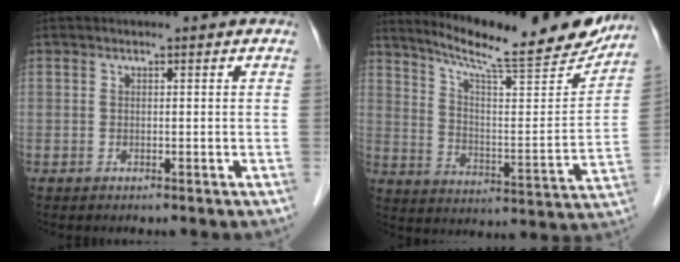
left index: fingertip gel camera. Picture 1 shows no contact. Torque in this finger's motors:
{"motor_torque": [0.15, -0.45, 0.30, 0.07]}